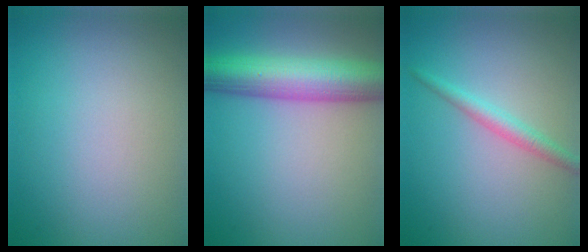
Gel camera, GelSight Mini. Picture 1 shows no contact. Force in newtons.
{"total": 8.5, "press": 8.5, "slide": 0.3}
{"total": 1.9, "press": 1.9, "slide": 0.0}